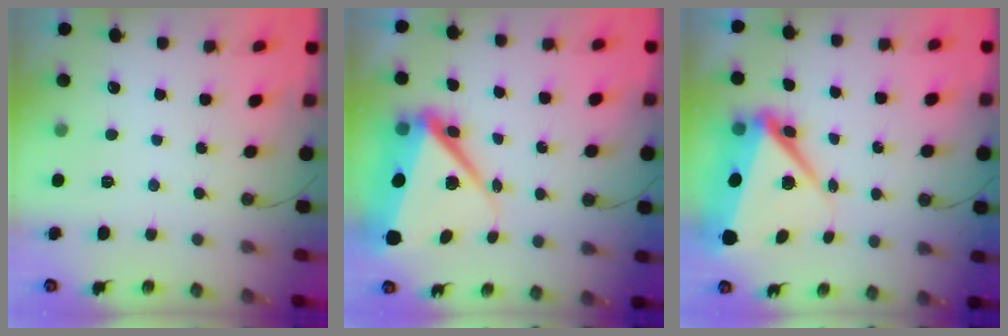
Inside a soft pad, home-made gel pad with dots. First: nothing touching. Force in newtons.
{"total": 14.4, "press": 14.3, "slide": 1.4}
{"total": 10.6, "press": 10.5, "slide": 1.7}